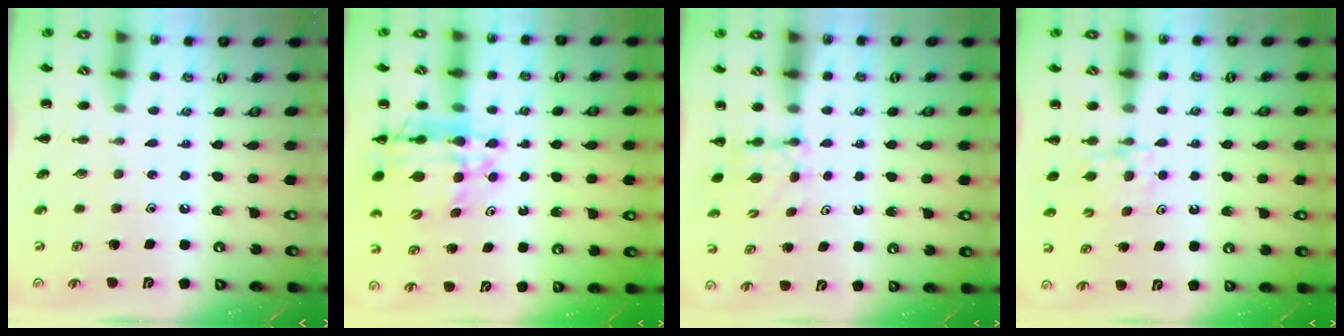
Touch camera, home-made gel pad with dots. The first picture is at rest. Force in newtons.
{"total": 13.8, "press": 13.3, "slide": 3.7}
{"total": 3.5, "press": 3.3, "slide": 1.2}
{"total": 4.1, "press": 3.9, "slide": 1.4}